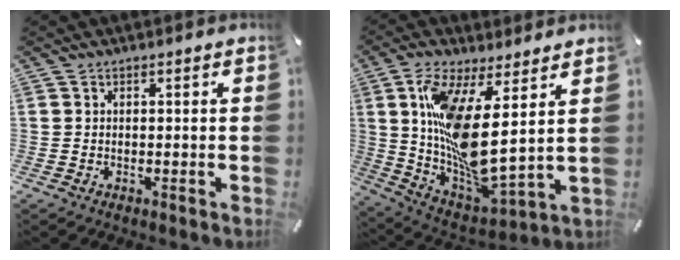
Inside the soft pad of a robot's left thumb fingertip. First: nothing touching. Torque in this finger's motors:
{"motor_torque": [2.51, 2.50, 2.29, -0.48, 0.88]}